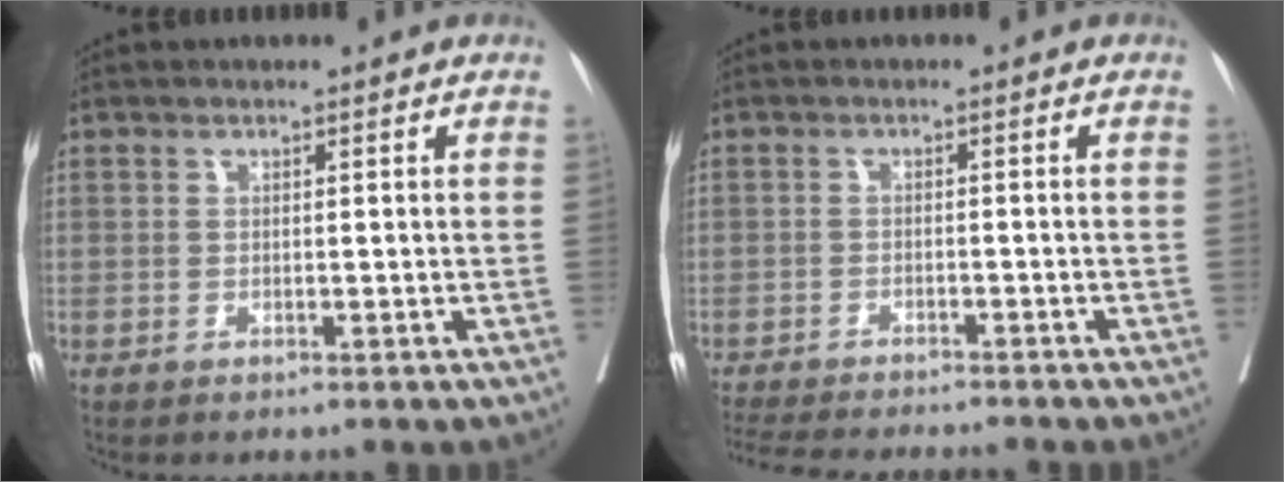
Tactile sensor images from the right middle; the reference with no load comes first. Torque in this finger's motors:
{"motor_torque": [0.99, -1.15, 0.08, 0.05]}